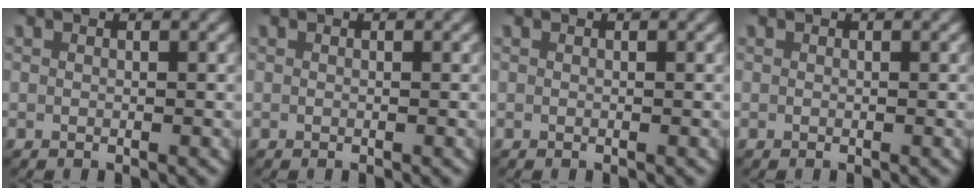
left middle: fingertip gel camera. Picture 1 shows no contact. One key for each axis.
{"total": 0.0}
{"total": 0.0}
{"total": 0.0}